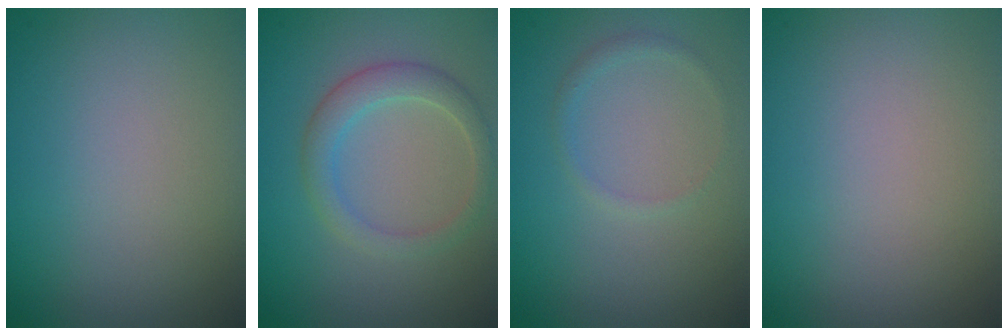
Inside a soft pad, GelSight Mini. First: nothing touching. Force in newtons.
{"total": 2.7, "press": 2.7, "slide": 0.2}
{"total": 0.9, "press": 0.9, "slide": 0.1}
{"total": 0.0}